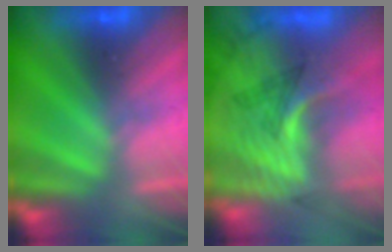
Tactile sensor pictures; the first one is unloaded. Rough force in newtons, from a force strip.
{"total": 3.1}